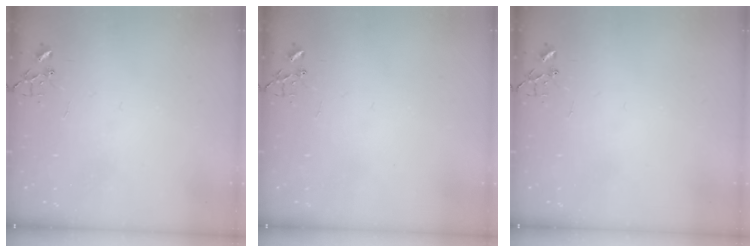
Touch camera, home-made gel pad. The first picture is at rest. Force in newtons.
{"total": 0.0}
{"total": 0.0}